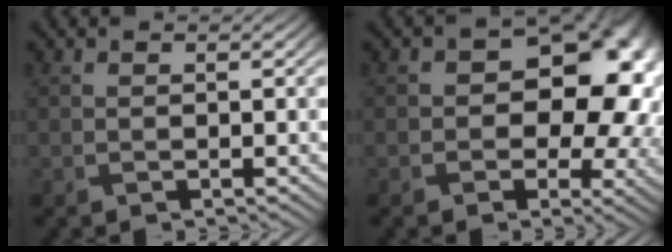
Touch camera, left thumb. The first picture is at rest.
{"total": 12.7, "force": [0.6, 8.6, 9.4], "torque": [-0.099, -0.009, 0.019]}